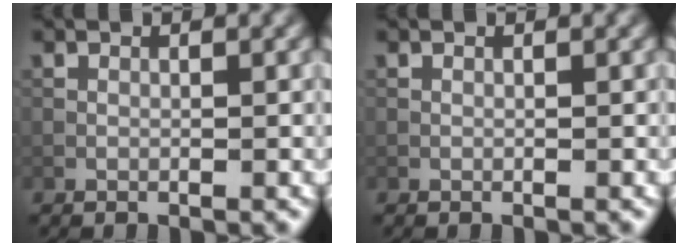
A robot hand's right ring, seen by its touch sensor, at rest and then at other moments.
{"total": 0.0}